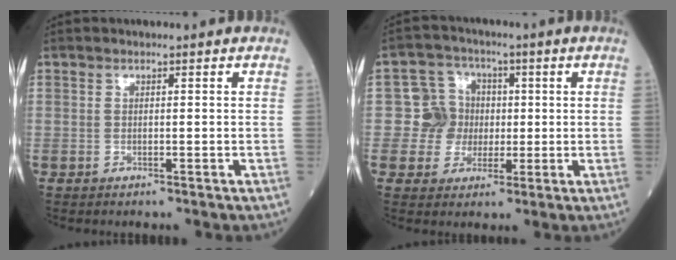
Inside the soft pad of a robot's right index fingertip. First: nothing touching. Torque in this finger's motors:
{"motor_torque": [0.24, 0.04, 0.02, 0.00]}